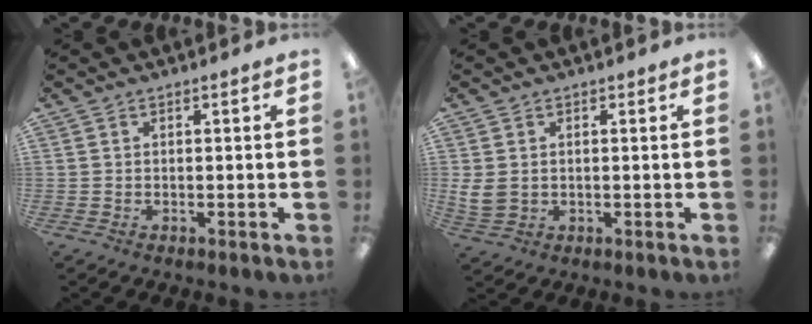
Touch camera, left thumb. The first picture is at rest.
{"total": 4.7, "force": [1.0, 4.0, 2.2], "torque": [-0.041, 0.003, 0.020]}